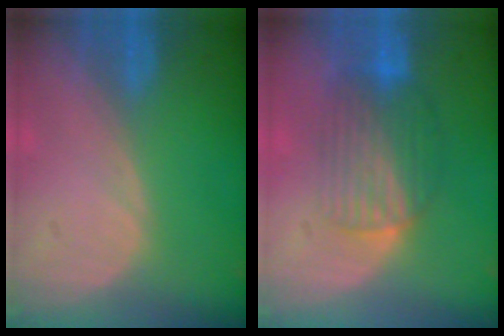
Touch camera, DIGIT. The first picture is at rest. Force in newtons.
{"total": 6.5, "press": 6.4, "slide": 1.0}